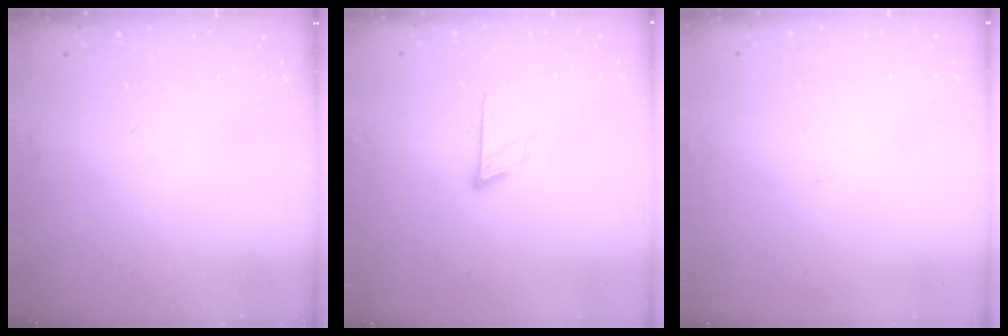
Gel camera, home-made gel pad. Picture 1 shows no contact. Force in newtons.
{"total": 7.4, "press": 7.4, "slide": 0.6}
{"total": 0.9, "press": 0.9, "slide": 0.0}